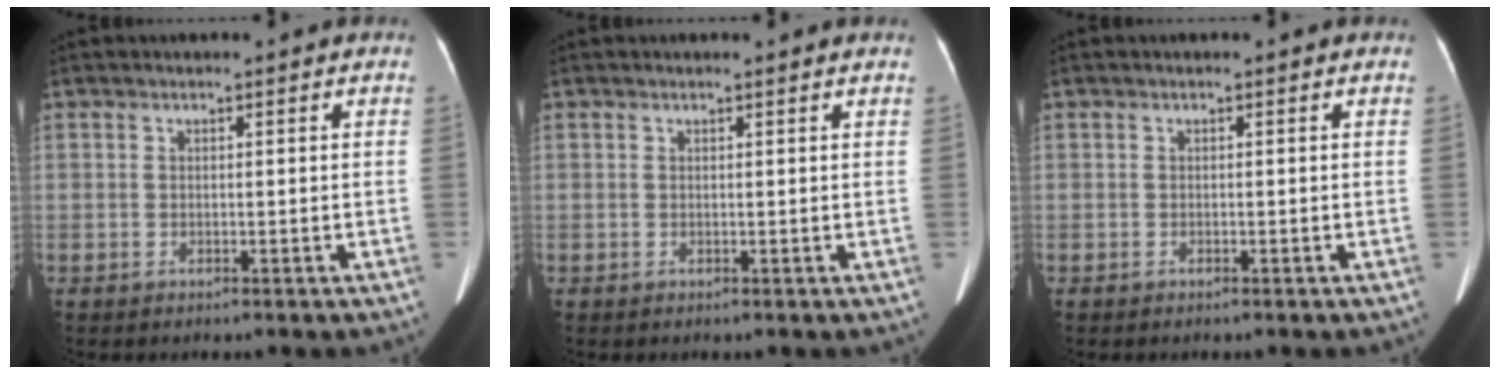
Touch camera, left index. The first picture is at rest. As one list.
[{"total": 0.6, "force": [0.6, -0.1, 0.1], "torque": [-0.014, 0.001, 0.010]}, {"total": 0.0}]